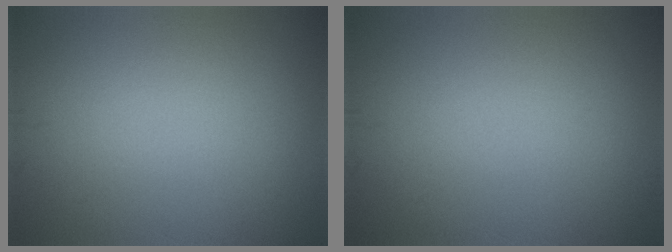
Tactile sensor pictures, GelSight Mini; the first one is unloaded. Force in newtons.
{"total": 0.0}